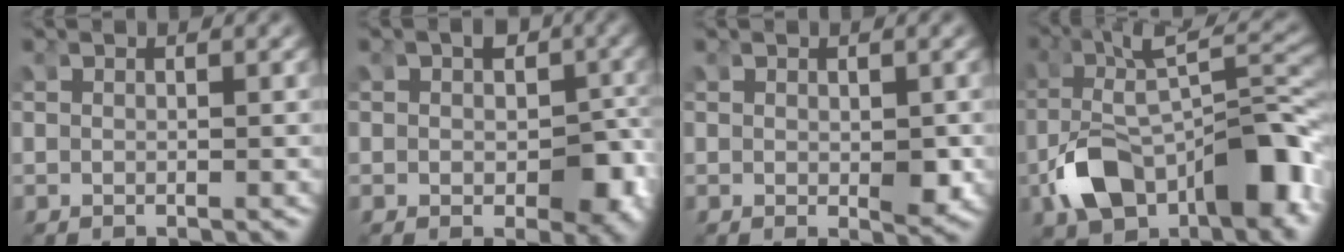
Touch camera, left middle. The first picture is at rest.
{"total": 5.4, "force": [-1.1, 4.1, 3.4], "torque": [-0.053, -0.020, -0.009]}
{"total": 1.6, "force": [-0.3, 0.9, 1.3], "torque": [-0.018, -0.009, -0.002]}
{"total": 9.1, "force": [-3.2, 4.8, 7.1], "torque": [-0.134, 0.001, -0.052]}